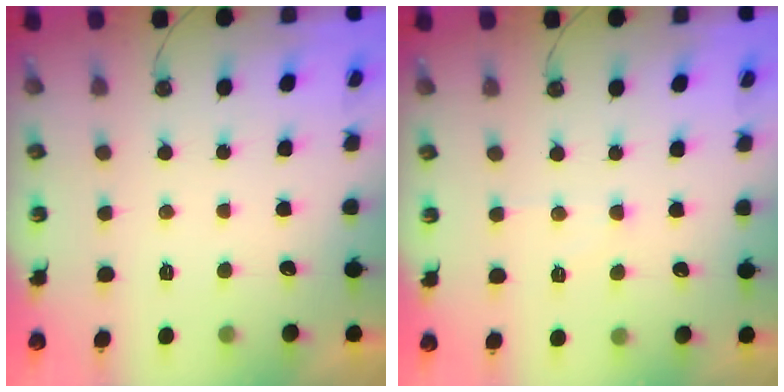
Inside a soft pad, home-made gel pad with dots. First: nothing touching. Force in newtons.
{"total": 4.5, "press": 4.4, "slide": 0.8}